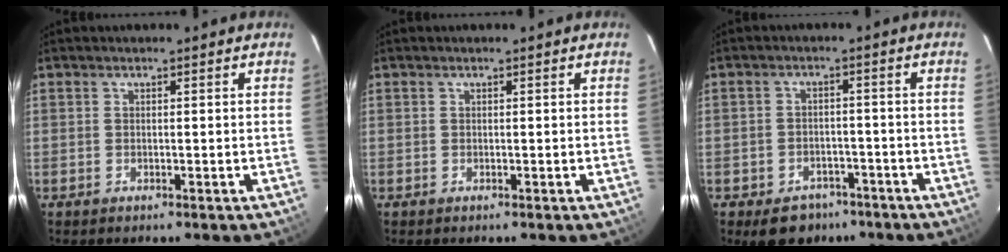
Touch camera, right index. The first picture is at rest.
{"total": 0.0}
{"total": 7.7, "force": [-5.3, 5.1, 2.2], "torque": [-0.049, 0.015, -0.061]}